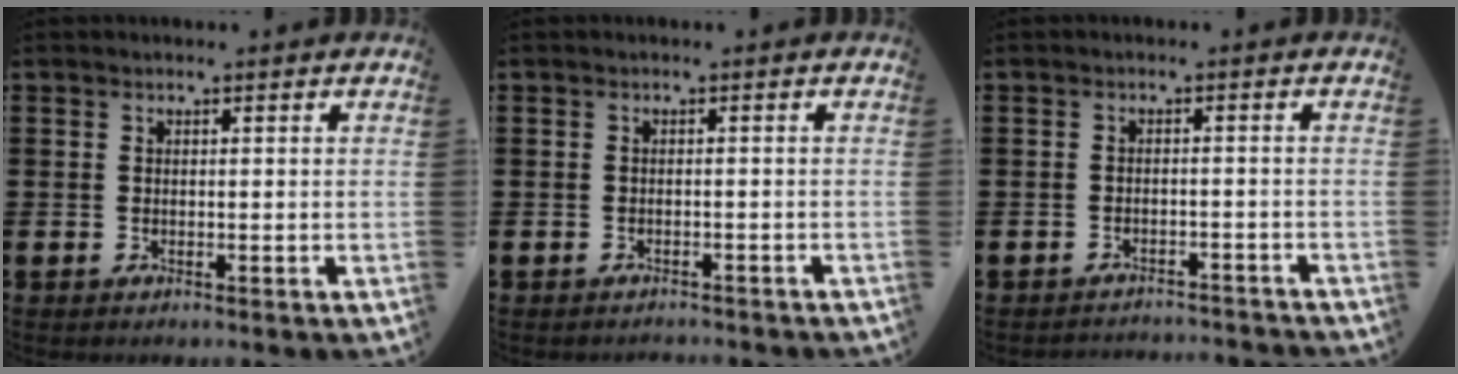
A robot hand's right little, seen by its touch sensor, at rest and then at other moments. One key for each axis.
{"total": 0.8, "fx": -0.8, "fy": 0.0, "fz": -0.1, "tx": 0.000, "ty": 0.000, "tz": -0.017}
{"total": 1.6, "fx": -1.6, "fy": -0.1, "fz": -0.1, "tx": -0.003, "ty": 0.005, "tz": -0.035}